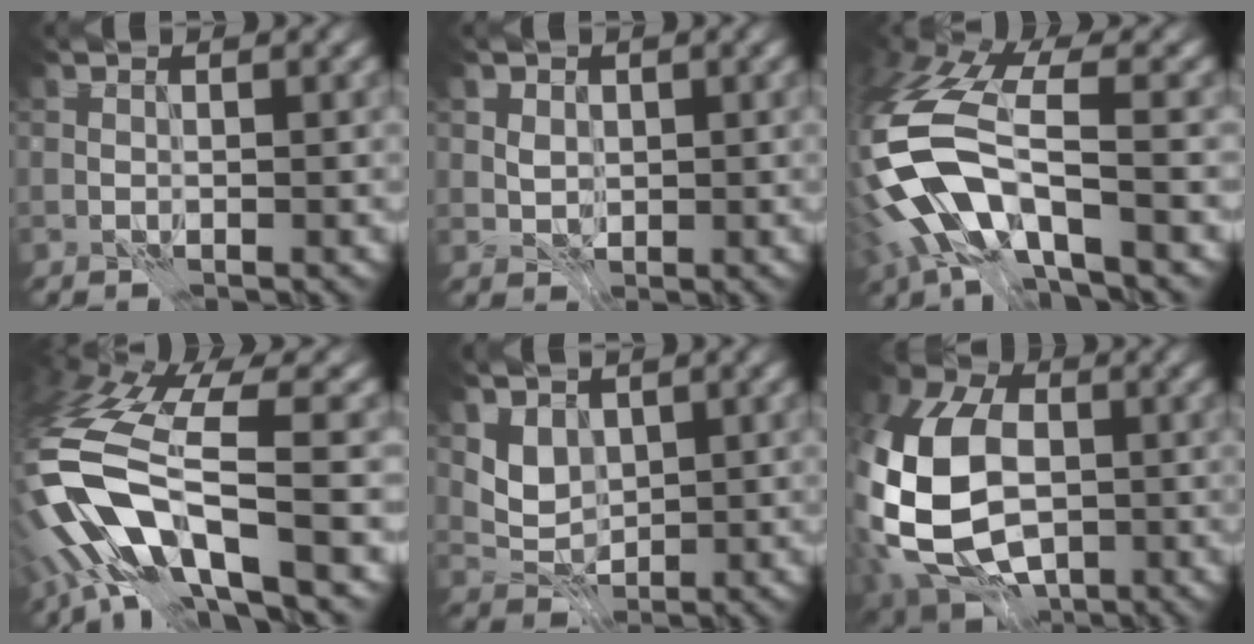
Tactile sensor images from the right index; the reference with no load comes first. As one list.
[{"total": 1.8, "force": [0.5, 1.6, 0.7], "torque": [-0.011, -0.006, 0.011]}, {"total": 10.3, "force": [-4.2, 4.5, 8.2], "torque": [-0.180, 0.002, -0.095]}, {"total": 12.3, "force": [-5.1, 4.2, 10.3], "torque": [-0.222, -0.009, -0.099]}, {"total": 2.7, "force": [1.0, 2.2, 1.2], "torque": [-0.024, -0.012, 0.014]}, {"total": 14.1, "force": [-2.1, 9.9, 9.8], "torque": [-0.215, -0.013, -0.047]}]